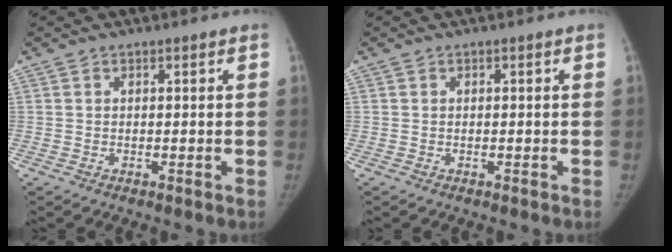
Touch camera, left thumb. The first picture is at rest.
{"total": 0.0}